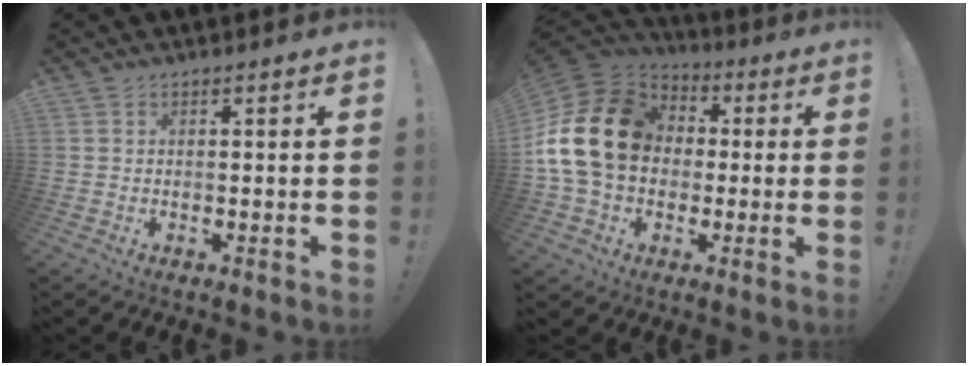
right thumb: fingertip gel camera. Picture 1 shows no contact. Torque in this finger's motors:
{"motor_torque": [2.45, 2.56, 0.04, 0.17, 0.32]}